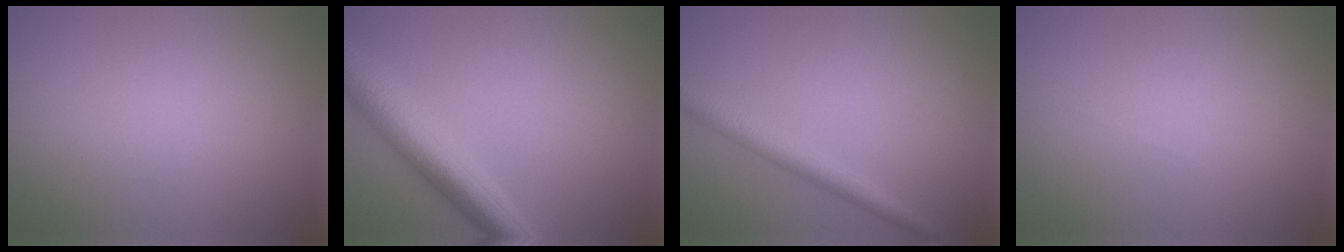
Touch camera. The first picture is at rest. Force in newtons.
{"total": 6.1, "press": 6.1, "slide": 0.2}
{"total": 2.8, "press": 2.8, "slide": 0.0}
{"total": 0.0}